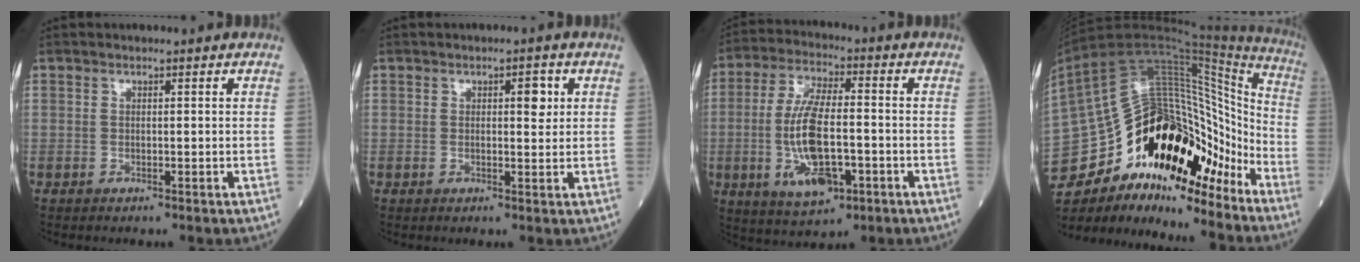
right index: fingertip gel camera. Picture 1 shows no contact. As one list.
[{"total": 2.7, "force": [0.8, 0.9, 2.4], "torque": [-0.032, 0.001, 0.011]}, {"total": 12.8, "force": [-3.0, 4.4, 11.6], "torque": [-0.235, -0.006, -0.048]}, {"total": 32.2, "force": [-20.1, 12.6, 21.8], "torque": [-0.406, 0.019, -0.323]}]